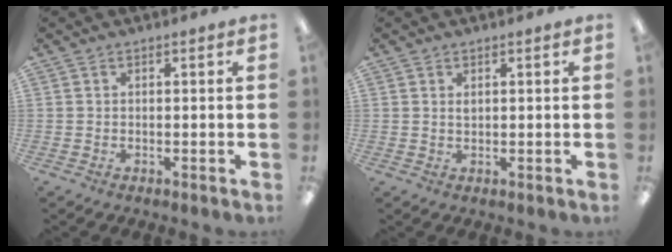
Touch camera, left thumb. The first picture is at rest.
{"total": 1.1, "force": [0.8, 0.4, 0.6], "torque": [-0.007, -0.003, 0.012]}